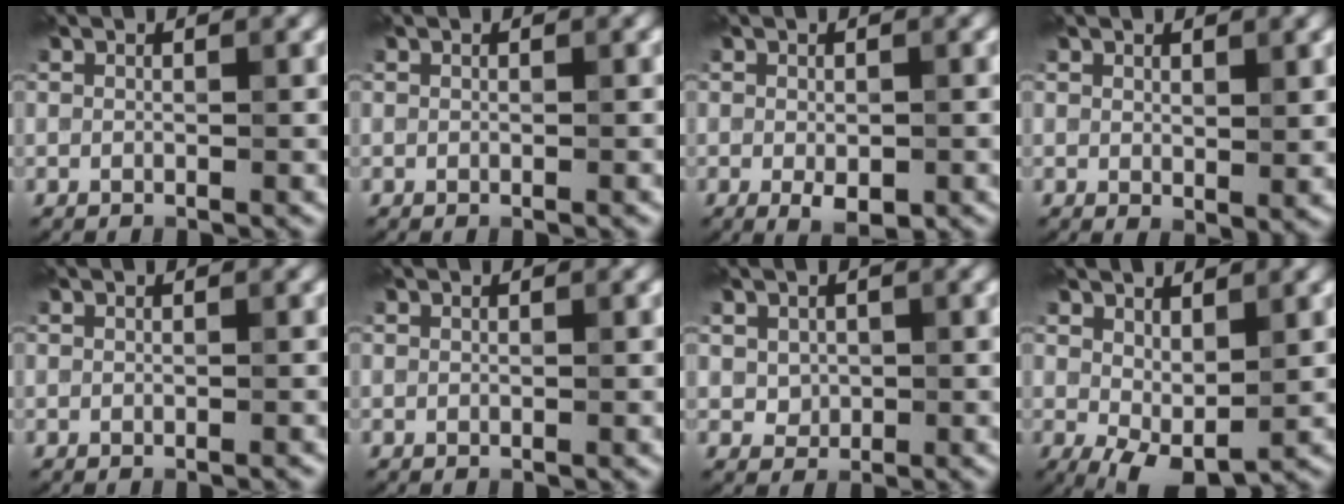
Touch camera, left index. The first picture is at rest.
{"total": 0.0}
{"total": 2.4, "force": [-0.6, 1.2, 2.0], "torque": [-0.032, -0.005, -0.005]}
{"total": 1.7, "force": [0.9, 0.7, 1.2], "torque": [-0.018, -0.004, 0.021]}
{"total": 0.0}
{"total": 0.0}
{"total": 1.6, "force": [0.4, 1.4, 0.7], "torque": [-0.014, -0.001, 0.009]}
{"total": 4.0, "force": [0.6, 2.0, 3.4], "torque": [-0.070, -0.007, 0.018]}